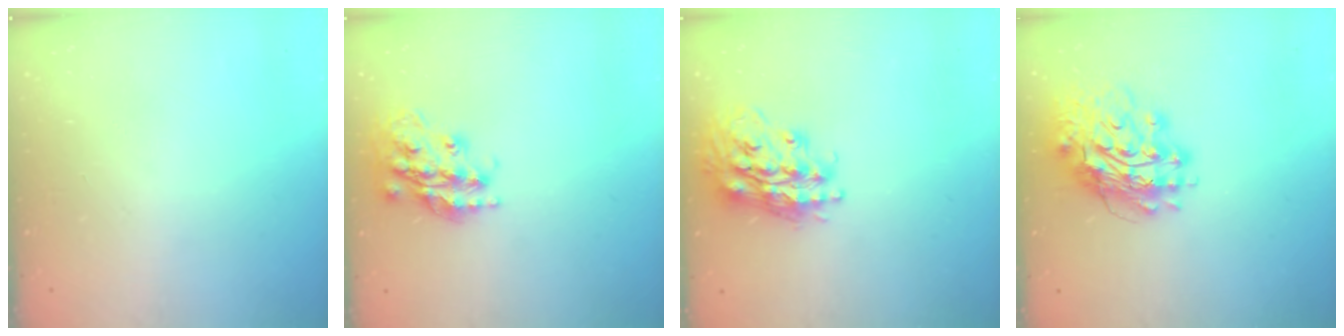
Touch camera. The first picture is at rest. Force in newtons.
{"total": 18.3, "press": 18.3, "slide": 1.0}
{"total": 18.8, "press": 18.8, "slide": 1.5}
{"total": 16.2, "press": 16.1, "slide": 2.1}